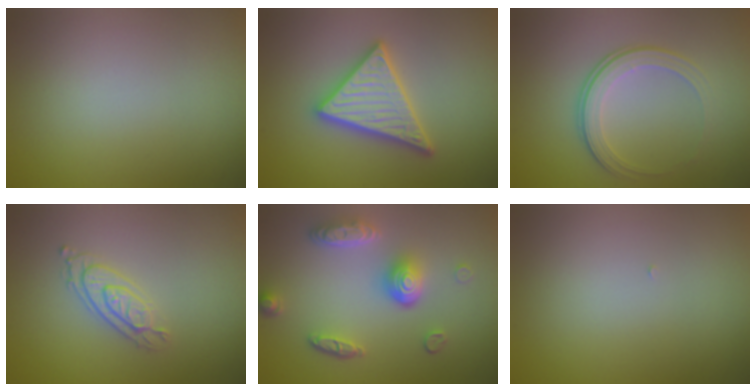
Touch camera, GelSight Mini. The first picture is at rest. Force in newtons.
{"total": 4.9, "press": 4.8, "slide": 0.7}
{"total": 3.7, "press": 2.6, "slide": 2.7}
{"total": 2.8, "press": 2.2, "slide": 1.7}
{"total": 5.2, "press": 3.8, "slide": 3.5}
{"total": 0.0}